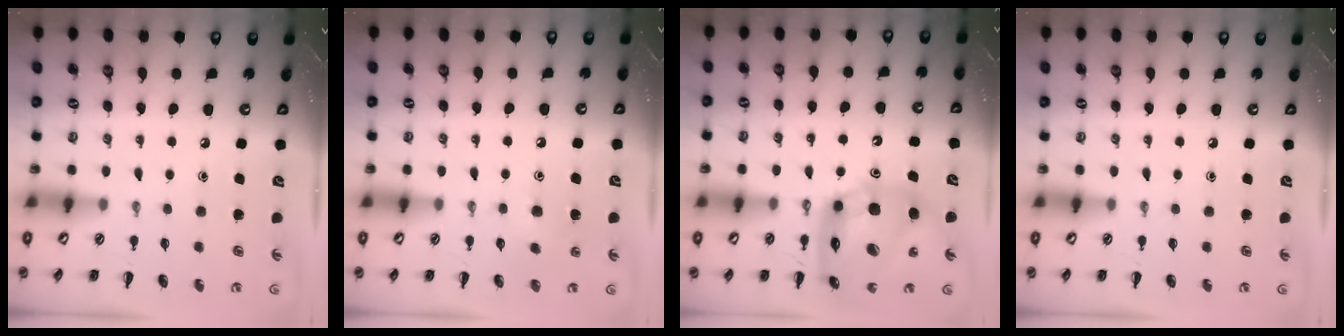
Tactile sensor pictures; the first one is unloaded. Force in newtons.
{"total": 6.2, "press": 6.0, "slide": 1.6}
{"total": 15.9, "press": 15.2, "slide": 4.5}
{"total": 0.0}